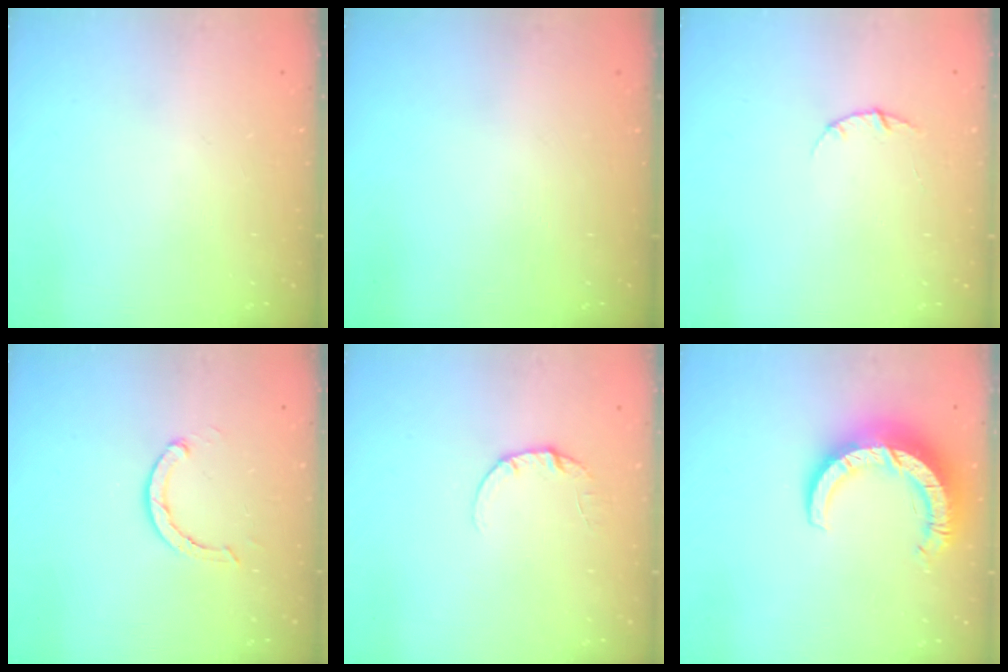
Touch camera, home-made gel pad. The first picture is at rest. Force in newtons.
{"total": 0.0}
{"total": 2.8, "press": 2.8, "slide": 0.4}
{"total": 2.9, "press": 2.8, "slide": 0.5}
{"total": 3.6, "press": 3.6, "slide": 0.3}
{"total": 11.2, "press": 11.2, "slide": 1.1}